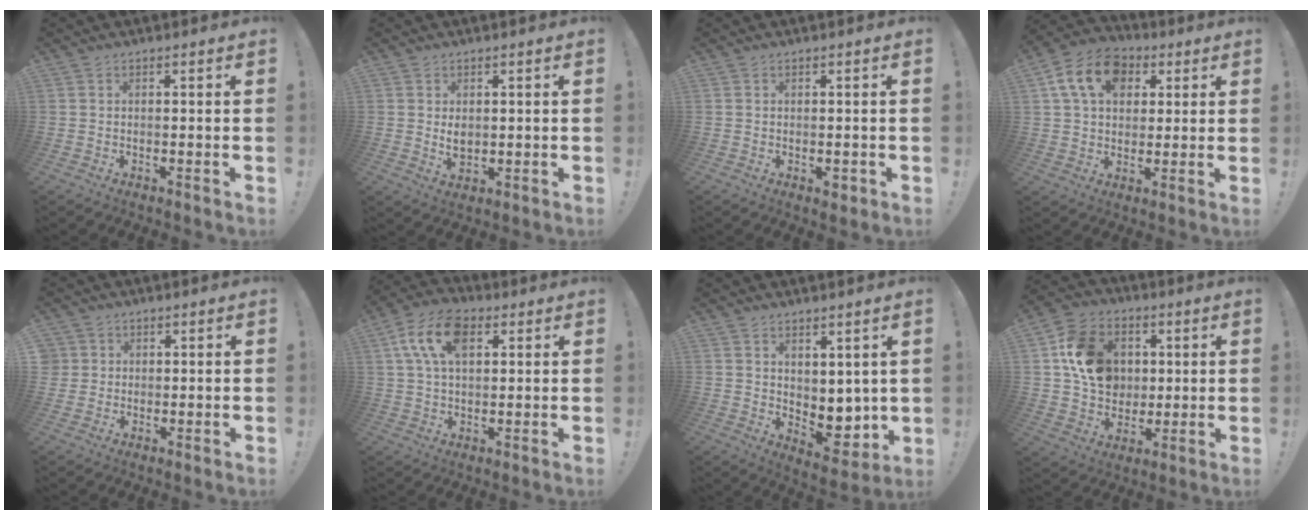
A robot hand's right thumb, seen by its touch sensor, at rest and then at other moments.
{"total": 3.6, "force": [0.6, 2.5, 2.6], "torque": [-0.026, -0.005, 0.009]}
{"total": 1.8, "force": [-0.4, 1.1, 1.3], "torque": [-0.016, 0.003, -0.006]}
{"total": 15.0, "force": [5.4, 11.0, 8.6], "torque": [-0.137, -0.005, 0.105]}
{"total": 3.1, "force": [1.0, 2.9, 0.3], "torque": [-0.011, 0.004, 0.019]}
{"total": 13.5, "force": [5.0, 8.1, 9.6], "torque": [-0.180, 0.002, 0.093]}
{"total": 6.4, "force": [1.4, 5.4, 3.1], "torque": [-0.020, -0.021, 0.038]}
{"total": 16.3, "force": [3.1, 13.5, 8.6], "torque": [-0.122, 0.002, 0.070]}